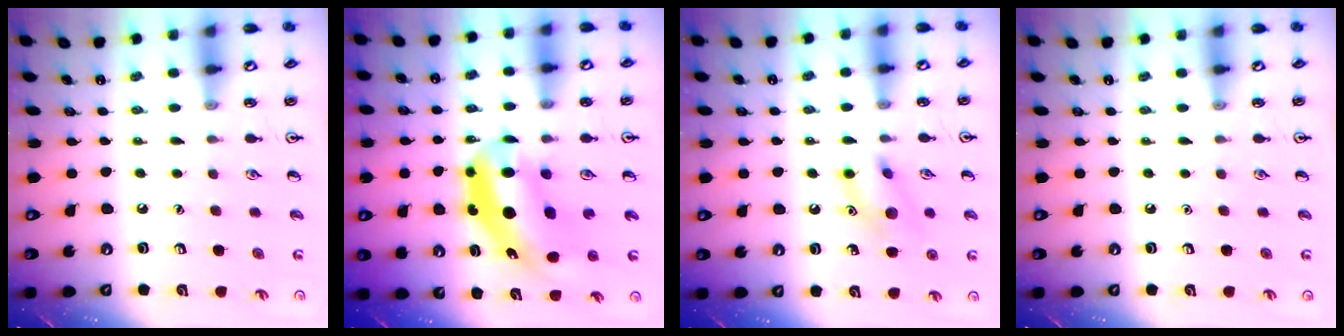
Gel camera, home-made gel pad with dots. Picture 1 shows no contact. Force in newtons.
{"total": 9.9, "press": 9.5, "slide": 2.9}
{"total": 10.5, "press": 10.5, "slide": 0.6}
{"total": 0.0}